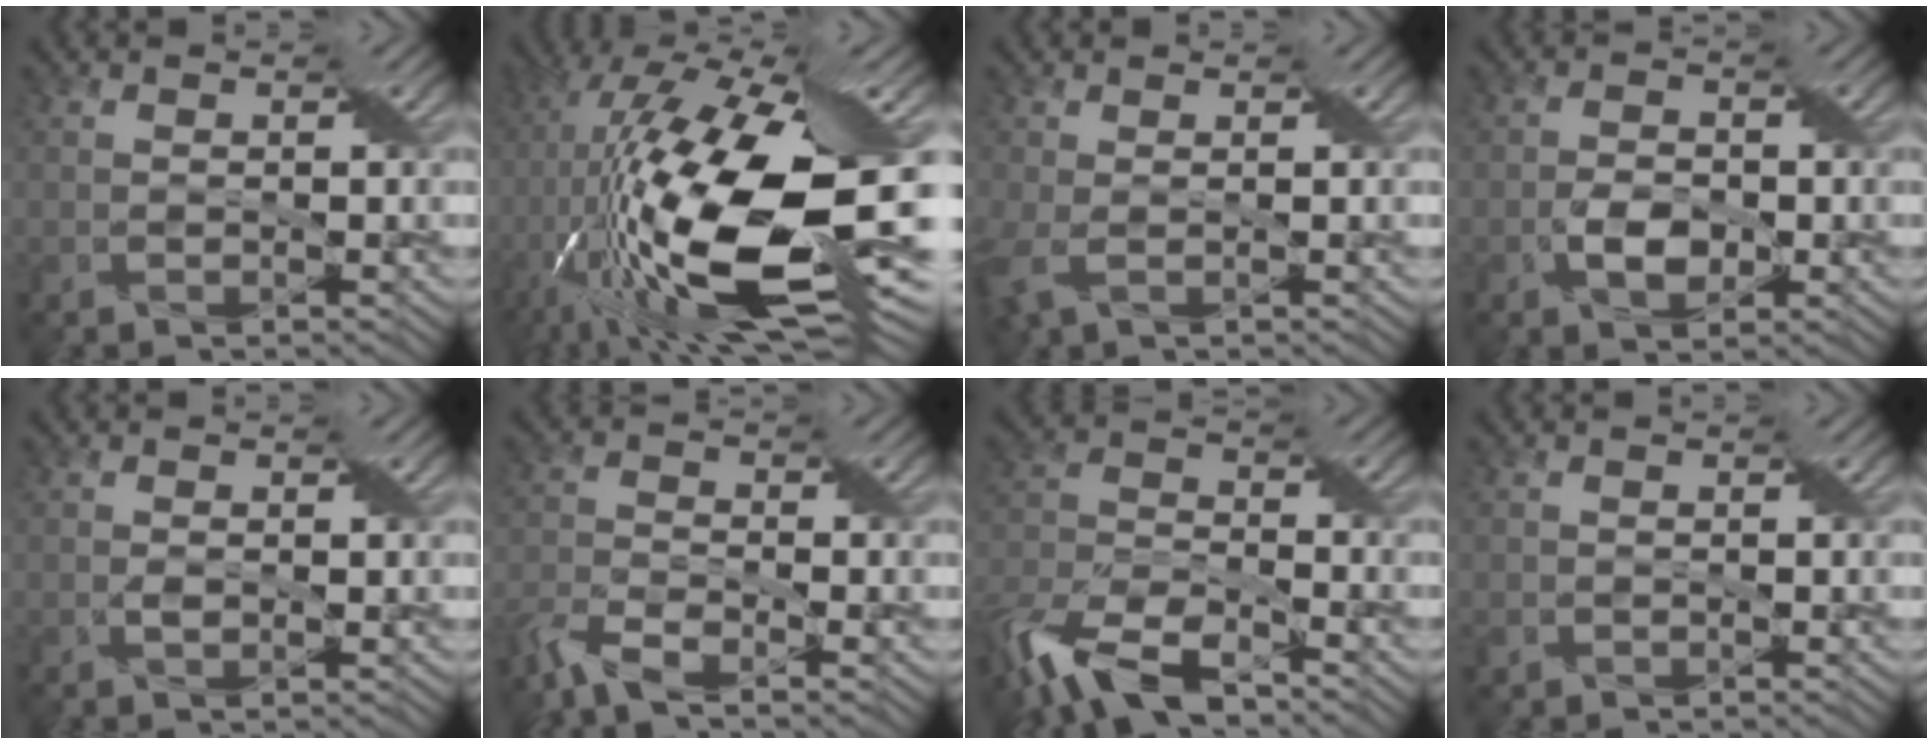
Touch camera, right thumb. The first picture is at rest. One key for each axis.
{"total": 21.6, "fx": -2.2, "fy": 7.7, "fz": 20.1, "tx": -0.396, "ty": 0.003, "tz": -0.041}
{"total": 3.1, "fx": -0.1, "fy": 1.5, "fz": 2.7, "tx": -0.078, "ty": 0.000, "tz": -0.006}
{"total": 3.7, "fx": -1.1, "fy": 2.3, "fz": 2.7, "tx": -0.055, "ty": 0.001, "tz": -0.023}
{"total": 1.1, "fx": 0.0, "fy": 0.5, "fz": 1.0, "tx": -0.019, "ty": 0.000, "tz": 0.001}
{"total": 5.6, "fx": -4.2, "fy": 1.5, "fz": 3.3, "tx": -0.079, "ty": -0.009, "tz": -0.097}
{"total": 11.8, "fx": -8.8, "fy": 4.3, "fz": 6.6, "tx": -0.146, "ty": -0.013, "tz": -0.185}
{"total": 0.9, "fx": -0.4, "fy": 0.8, "fz": 0.2, "tx": -0.010, "ty": -0.004, "tz": -0.007}